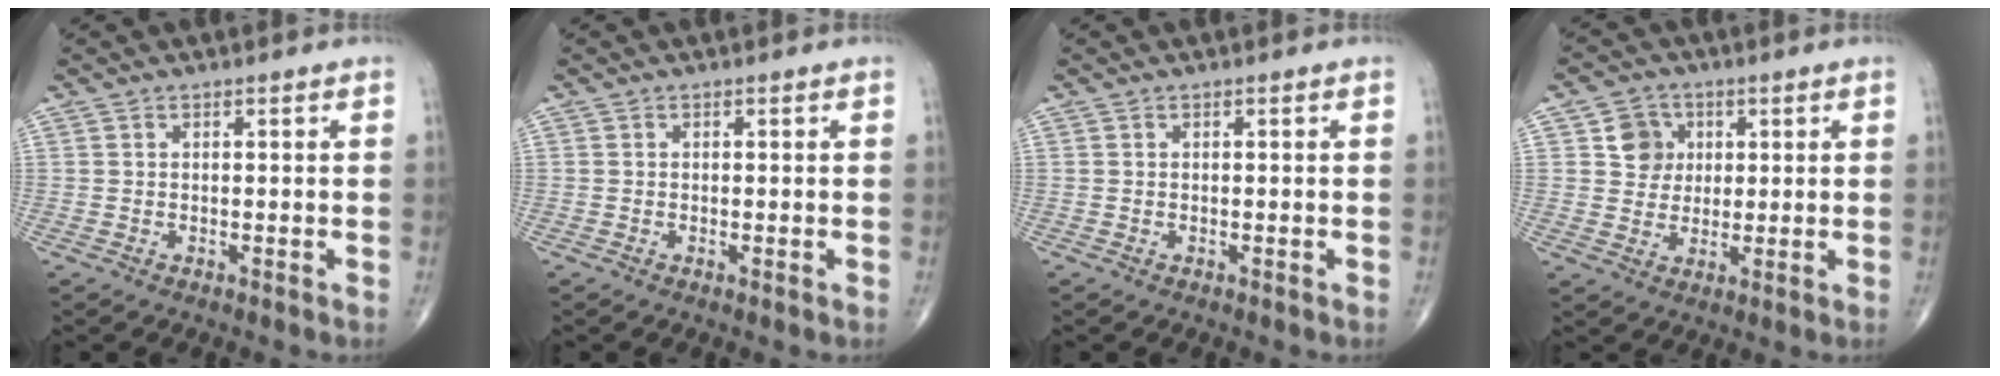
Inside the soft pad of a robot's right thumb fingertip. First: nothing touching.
{"total": 0.0}
{"total": 0.0}
{"total": 6.0, "force": [1.7, 5.4, 1.9], "torque": [-0.003, -0.001, 0.025]}